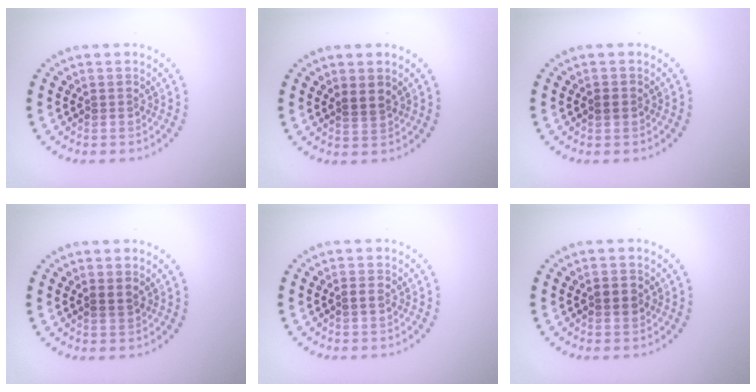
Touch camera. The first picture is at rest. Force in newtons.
{"total": 1.6, "press": 1.4, "slide": 0.8}
{"total": 0.9, "press": 0.9, "slide": 0.1}
{"total": 1.0, "press": 0.9, "slide": 0.2}
{"total": 0.8, "press": 0.8, "slide": 0.1}
{"total": 1.7, "press": 1.7, "slide": 0.1}